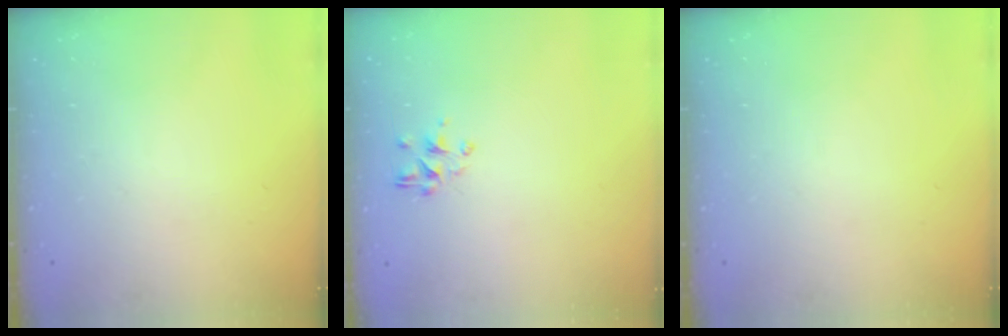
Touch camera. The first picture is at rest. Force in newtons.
{"total": 2.3, "press": 2.1, "slide": 0.9}
{"total": 0.0}